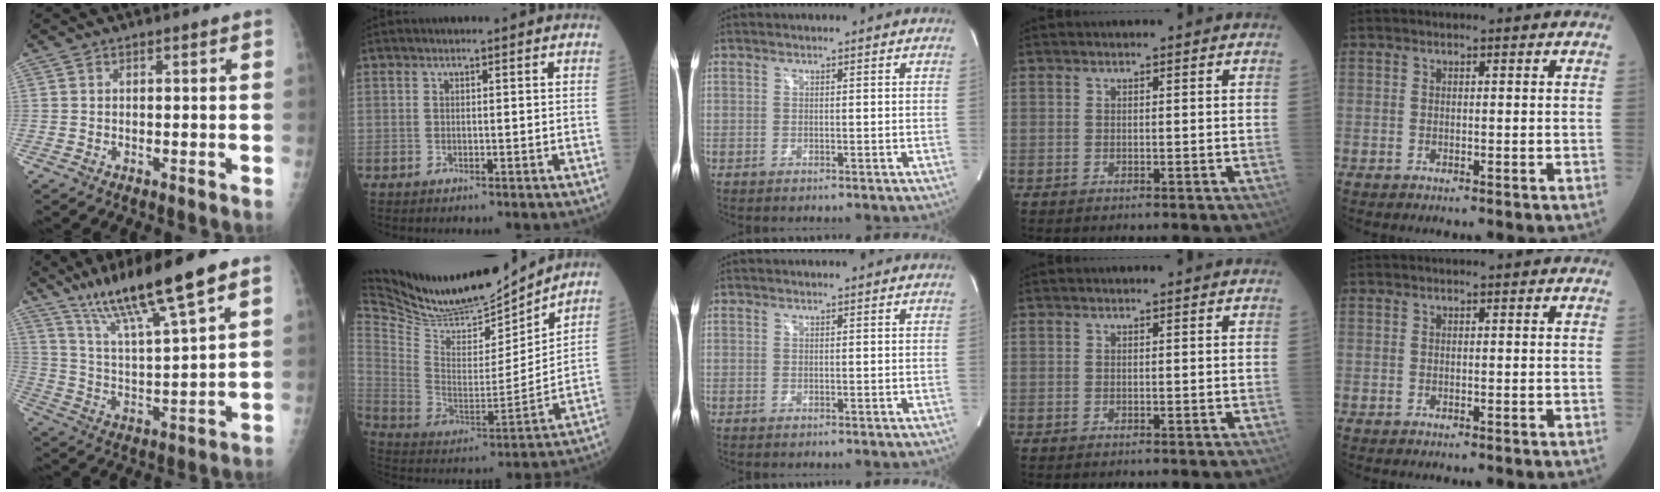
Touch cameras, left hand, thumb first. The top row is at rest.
{"thumb": {"total": 17.3, "force": [11.3, 2.1, 12.9], "torque": [-0.219, -0.044, 0.204]}, "index": {"total": 20.2, "force": [19.0, 3.6, 6.0], "torque": [-0.128, -0.022, 0.326]}}